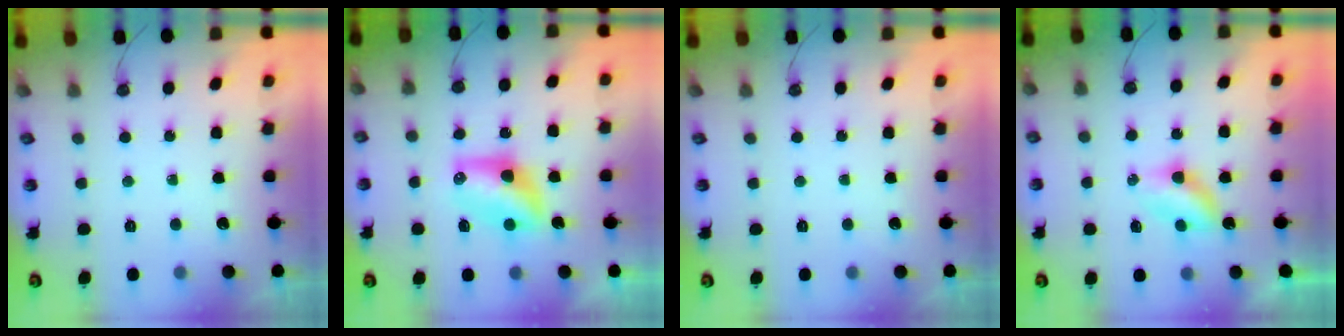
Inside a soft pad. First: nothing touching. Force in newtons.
{"total": 7.4, "press": 7.4, "slide": 0.2}
{"total": 0.0}
{"total": 4.2, "press": 4.2, "slide": 0.3}